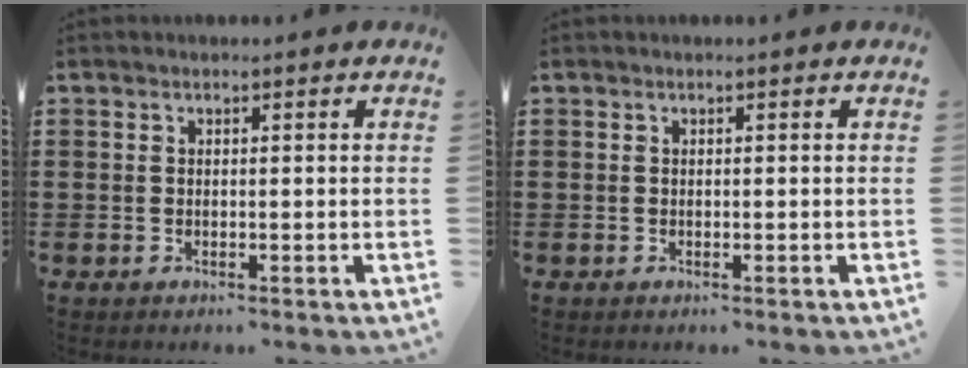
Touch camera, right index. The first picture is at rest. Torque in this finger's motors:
{"motor_torque": [0.12, 0.63, 0.00, 0.00]}